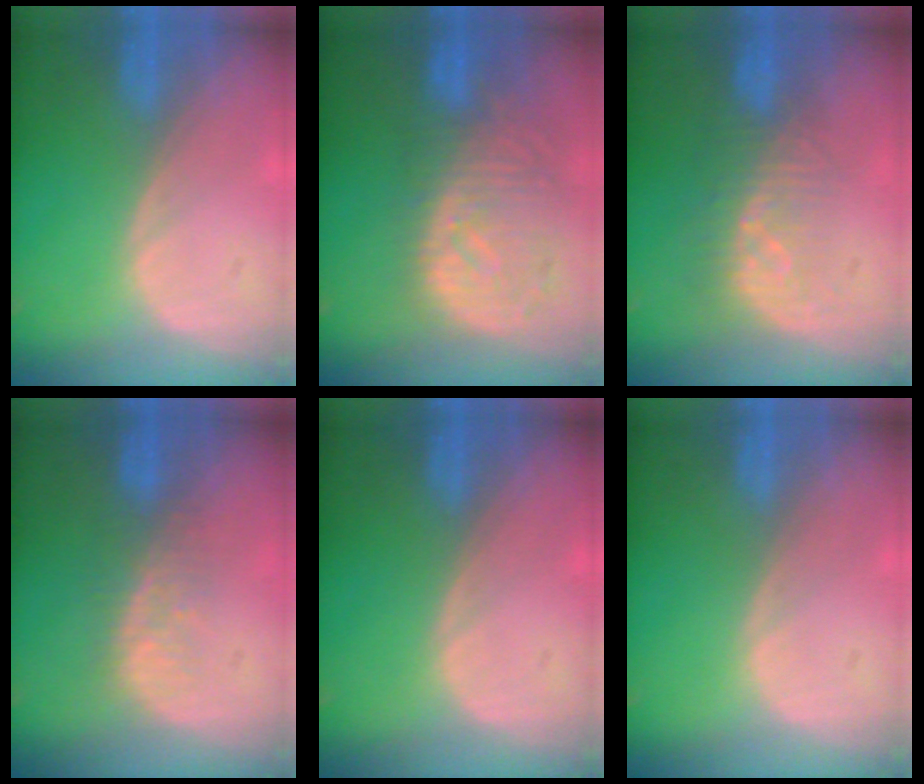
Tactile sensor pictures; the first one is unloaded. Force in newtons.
{"total": 10.9, "press": 9.6, "slide": 5.1}
{"total": 8.3, "press": 7.3, "slide": 4.0}
{"total": 4.5, "press": 4.2, "slide": 1.7}
{"total": 0.0}
{"total": 0.0}